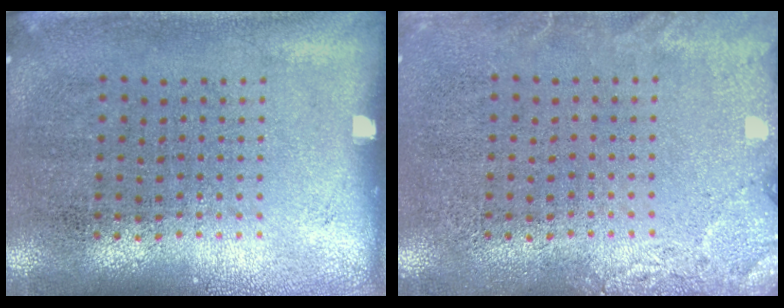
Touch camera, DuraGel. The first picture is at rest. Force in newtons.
{"total": 2.0, "press": 2.0, "slide": 0.3}